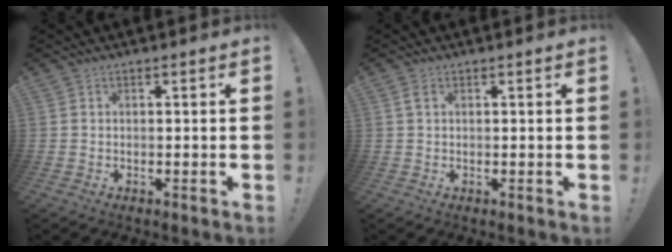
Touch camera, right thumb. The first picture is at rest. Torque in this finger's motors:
{"motor_torque": [-0.15, 0.01, -0.19, 0.17, 0.00]}